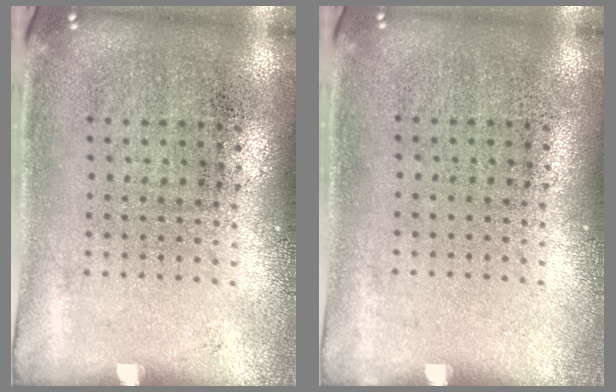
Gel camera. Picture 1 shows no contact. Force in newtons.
{"total": 0.0}